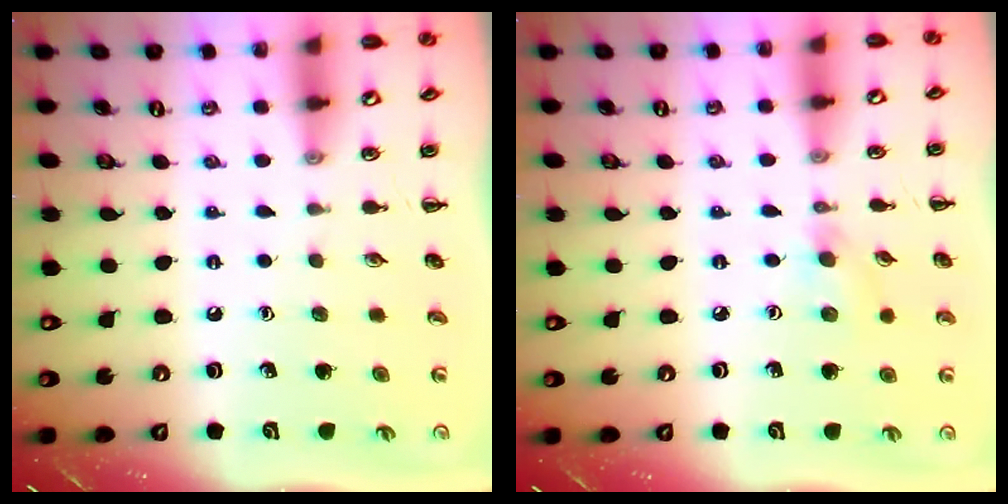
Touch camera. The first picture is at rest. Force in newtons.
{"total": 4.9, "press": 4.6, "slide": 1.8}